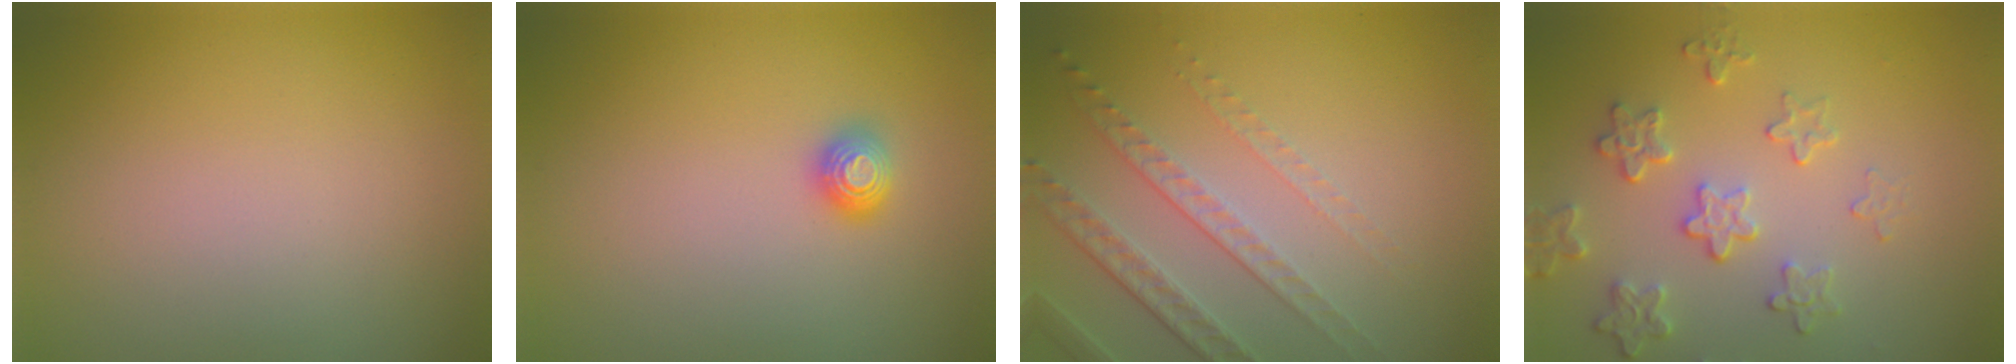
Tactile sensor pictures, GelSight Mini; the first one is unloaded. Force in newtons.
{"total": 1.1, "press": 1.1, "slide": 0.1}
{"total": 4.6, "press": 3.0, "slide": 3.5}
{"total": 3.4, "press": 2.9, "slide": 1.8}